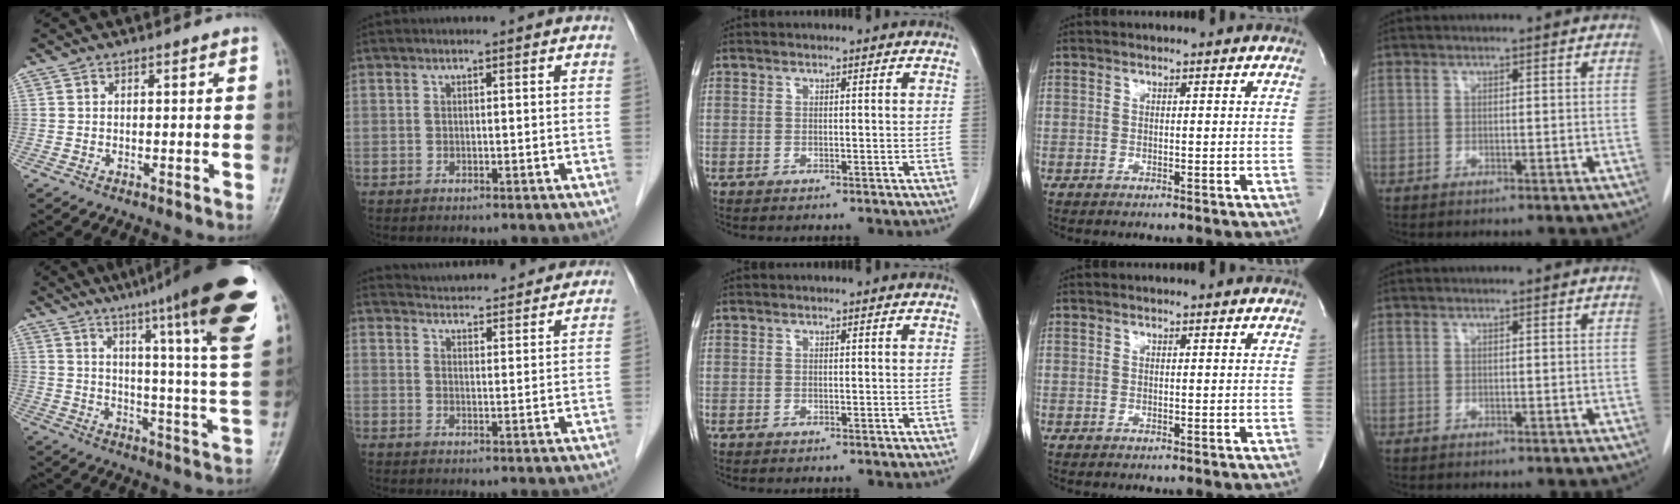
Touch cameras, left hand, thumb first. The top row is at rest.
{"thumb": {"total": 25.0, "force": [16.1, 1.6, 19.1], "torque": [-0.251, -0.072, 0.216]}, "index": {"total": 17.6, "force": [16.8, 2.6, 4.4], "torque": [-0.057, 0.011, 0.213]}}